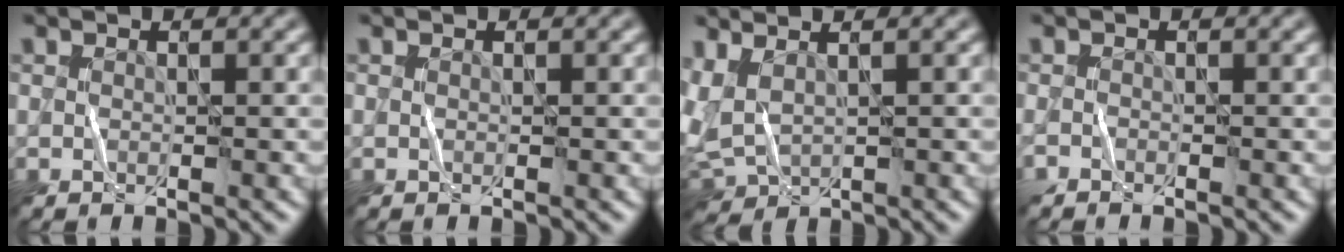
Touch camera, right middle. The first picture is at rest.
{"total": 0.0}
{"total": 4.0, "force": [0.5, 2.2, 3.4], "torque": [-0.095, 0.006, 0.007]}
{"total": 0.7, "force": [-0.6, 0.2, 0.0], "torque": [-0.001, -0.003, -0.015]}